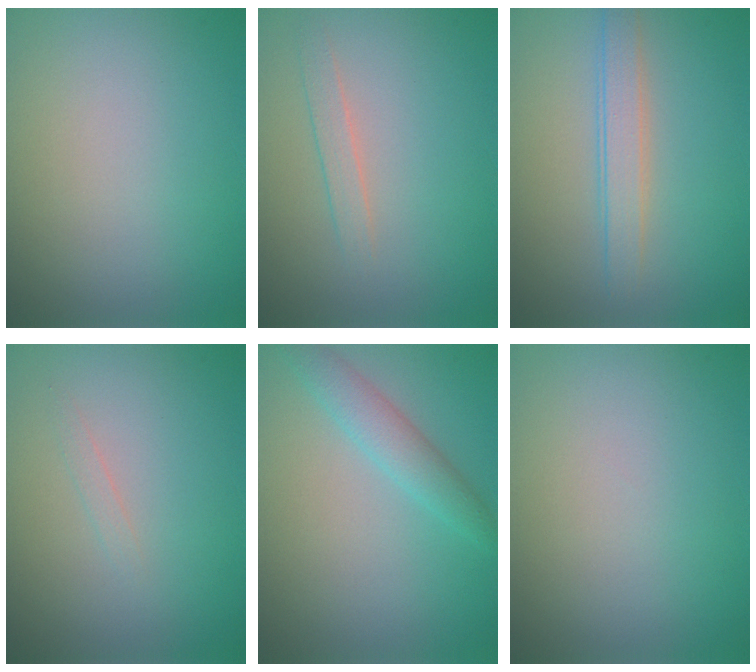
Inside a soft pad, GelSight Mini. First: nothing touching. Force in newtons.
{"total": 1.3, "press": 1.3, "slide": 0.1}
{"total": 2.5, "press": 2.5, "slide": 0.1}
{"total": 0.6, "press": 0.6, "slide": 0.0}
{"total": 2.6, "press": 2.6, "slide": 0.0}
{"total": 0.0}